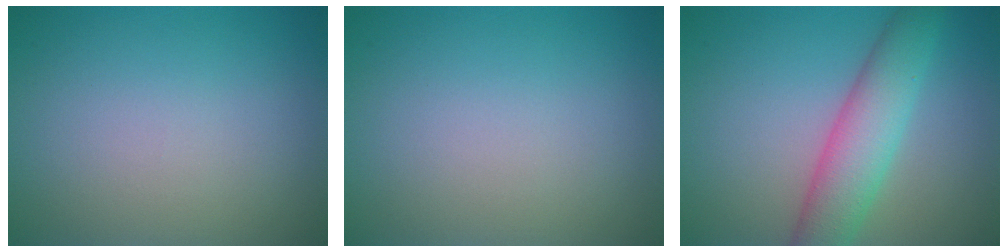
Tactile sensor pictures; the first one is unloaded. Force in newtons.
{"total": 0.0}
{"total": 5.6, "press": 5.6, "slide": 0.2}